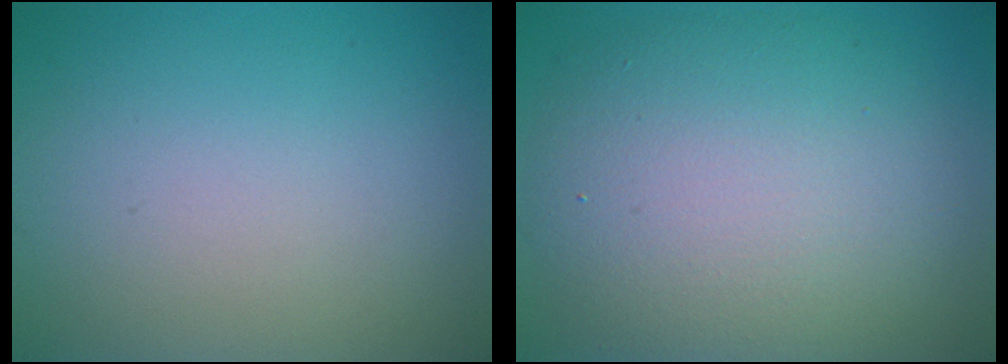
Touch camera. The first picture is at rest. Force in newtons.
{"total": 9.8, "press": 9.8, "slide": 0.4}